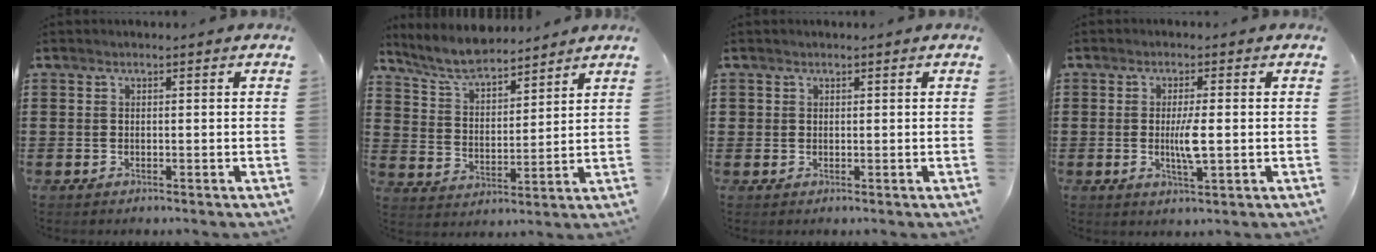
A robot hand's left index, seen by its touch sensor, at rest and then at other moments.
{"total": 7.2, "force": [6.6, 1.3, 2.5], "torque": [-0.074, -0.020, 0.120]}
{"total": 0.8, "force": [0.5, 0.6, 0.1], "torque": [-0.003, 0.004, 0.010]}
{"total": 4.3, "force": [-0.2, 0.6, 4.2], "torque": [-0.082, -0.003, -0.007]}